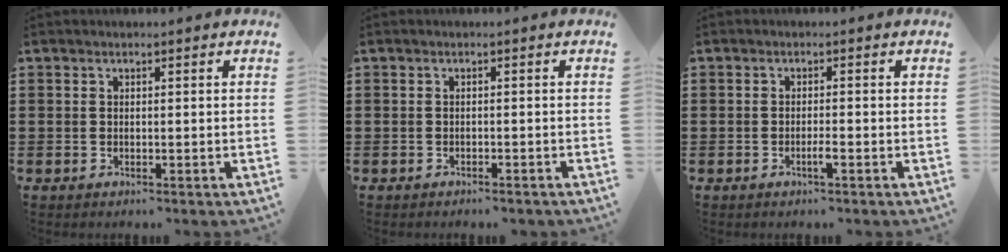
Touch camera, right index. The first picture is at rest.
{"total": 0.7, "force": [-0.6, 0.0, 0.1], "torque": [-0.005, -0.002, -0.013]}
{"total": 1.7, "force": [-0.9, 0.1, 1.4], "torque": [-0.032, -0.003, -0.018]}